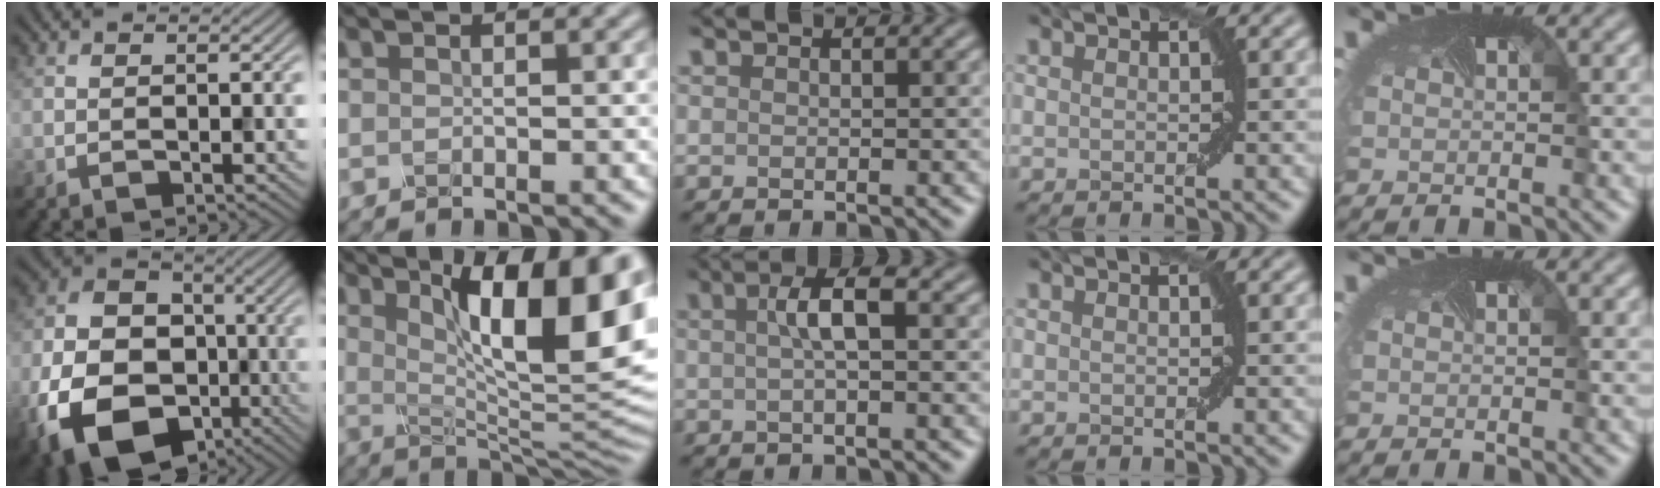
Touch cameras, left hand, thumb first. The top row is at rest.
{"thumb": {"total": 17.3, "force": [-6.4, 13.0, 9.4], "torque": [-0.219, -0.046, -0.114]}, "index": {"total": 15.2, "force": [5.2, 4.8, 13.5], "torque": [-0.176, -0.005, 0.087]}, "middle": {"total": 3.0, "force": [0.4, 0.6, 2.9], "torque": [-0.051, 0.012, 0.004]}}